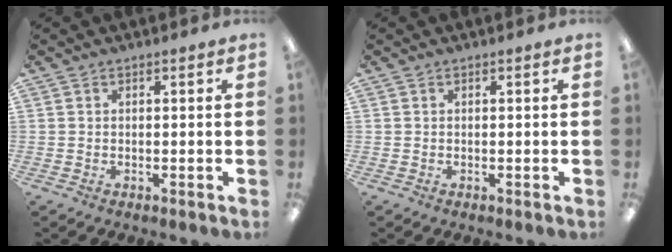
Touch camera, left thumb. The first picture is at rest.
{"total": 0.0}